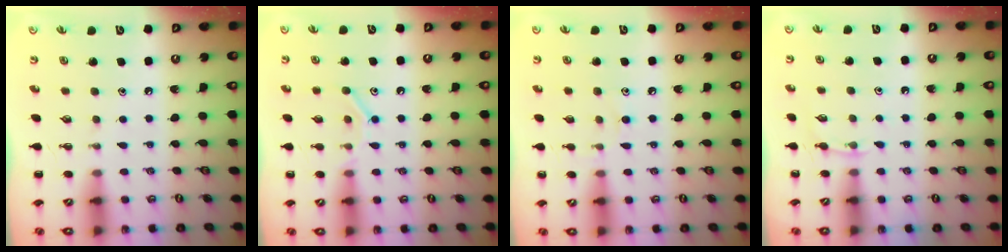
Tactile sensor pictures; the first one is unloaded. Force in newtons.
{"total": 9.4, "press": 9.2, "slide": 1.7}
{"total": 7.1, "press": 6.8, "slide": 1.9}
{"total": 3.3, "press": 3.1, "slide": 1.2}